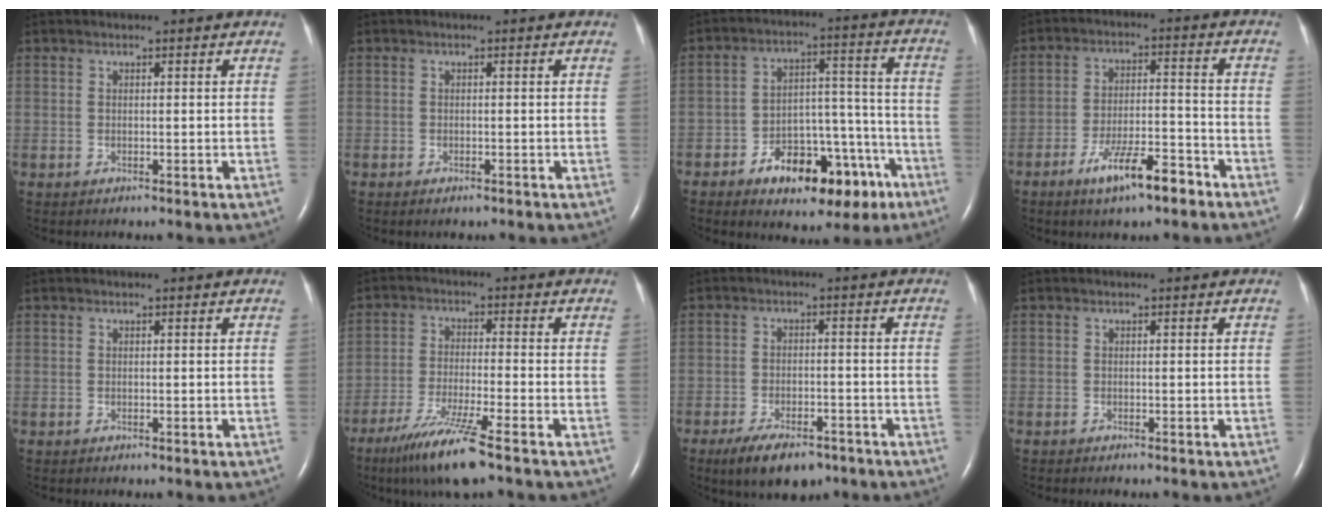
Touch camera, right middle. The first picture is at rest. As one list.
[{"total": 0.9, "force": [-0.6, 0.3, 0.6], "torque": [-0.012, -0.001, -0.006]}, {"total": 15.1, "force": [-8.7, 6.9, 10.2], "torque": [-0.132, 0.035, -0.121]}, {"total": 9.2, "force": [-6.0, 1.8, 6.7], "torque": [-0.117, -0.003, -0.100]}, {"total": 0.0}, {"total": 9.4, "force": [-6.5, -0.6, 6.8], "torque": [-0.133, -0.033, -0.119]}, {"total": 8.3, "force": [-6.0, 3.4, 4.7], "torque": [-0.083, -0.006, -0.096]}, {"total": 0.0}]